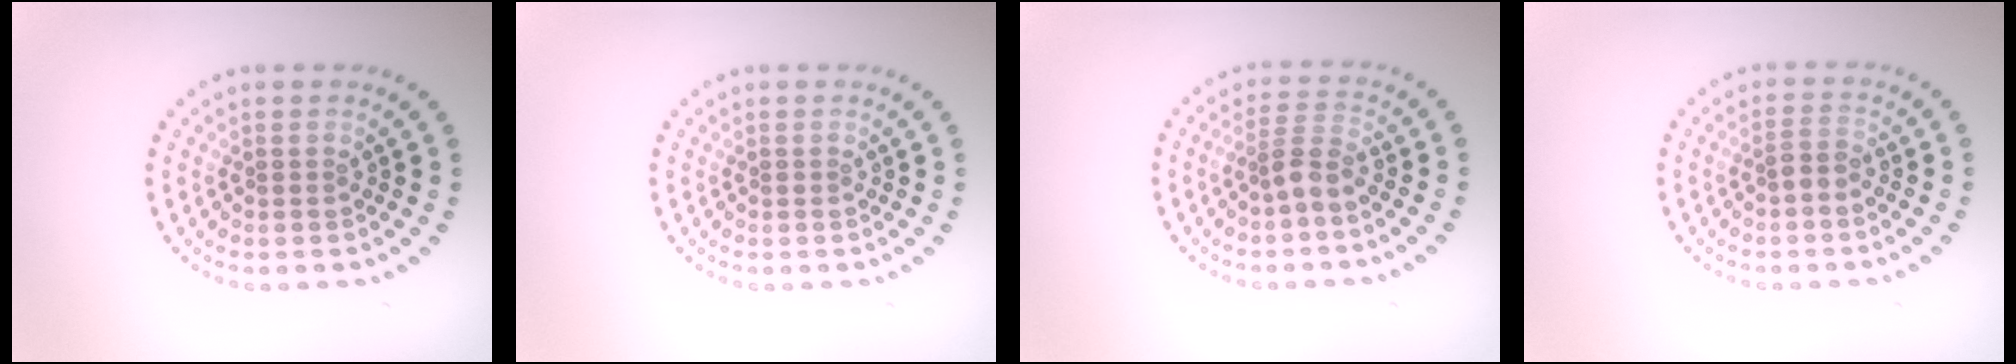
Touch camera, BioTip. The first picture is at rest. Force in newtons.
{"total": 0.0}
{"total": 2.4, "press": 1.7, "slide": 1.7}
{"total": 1.5, "press": 1.2, "slide": 0.9}